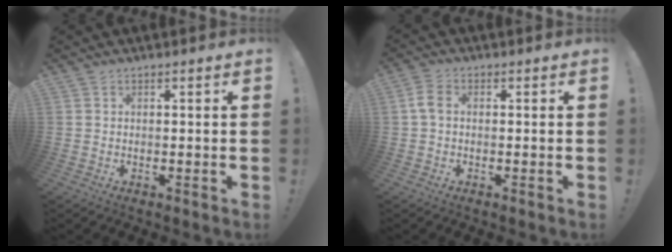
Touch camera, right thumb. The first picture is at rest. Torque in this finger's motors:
{"motor_torque": [0.32, 0.36, -0.02, 0.02, 0.04]}